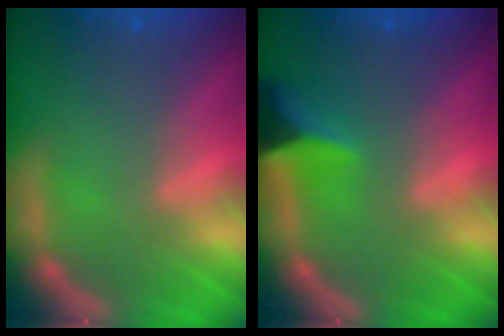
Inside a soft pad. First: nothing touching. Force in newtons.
{"total": 4.4}